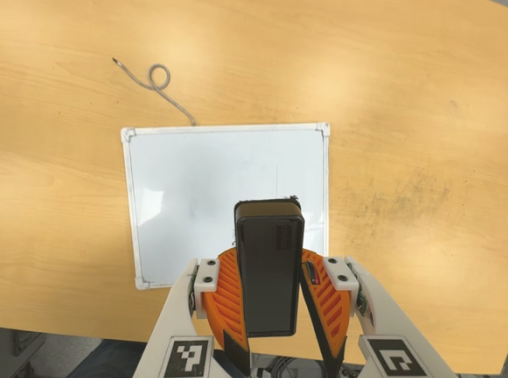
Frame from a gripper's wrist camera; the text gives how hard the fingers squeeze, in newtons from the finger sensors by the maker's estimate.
{"total": 8.5, "left": 9.0, "right": 7.9}